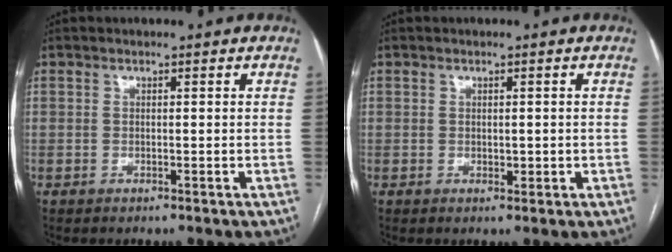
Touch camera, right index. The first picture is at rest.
{"total": 1.4, "force": [-0.1, 0.9, 1.1], "torque": [-0.016, 0.000, 0.003]}